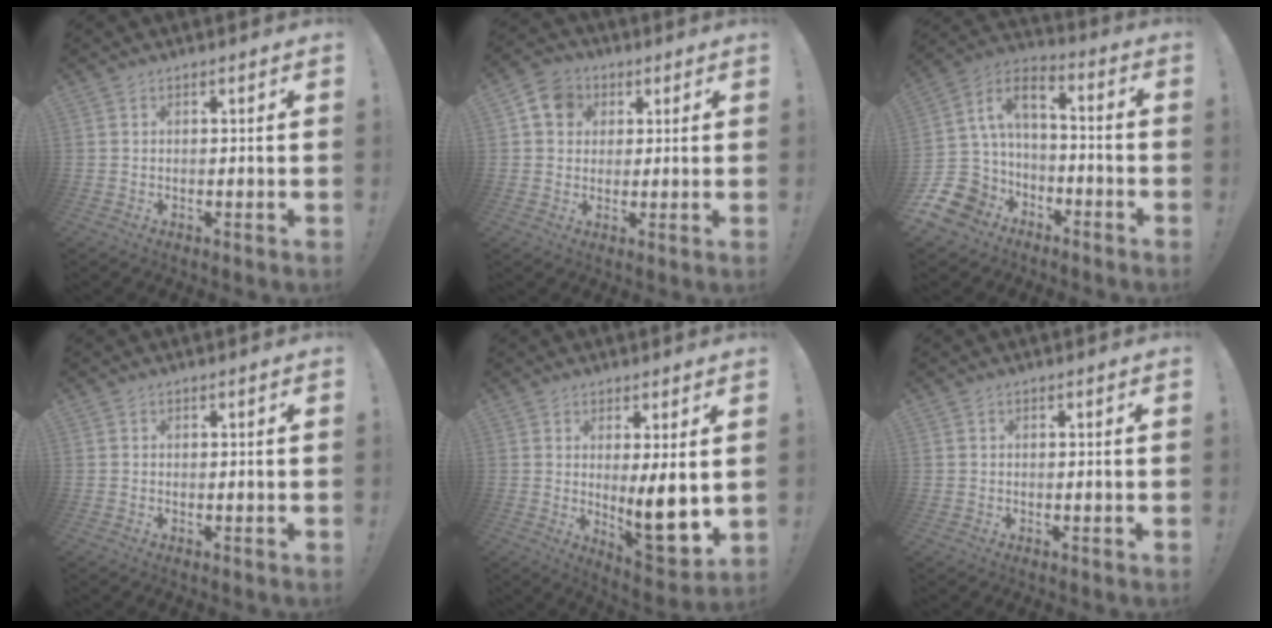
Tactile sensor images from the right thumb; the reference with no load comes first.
{"total": 8.8, "force": [2.6, 7.6, 3.6], "torque": [-0.053, 0.003, 0.055]}
{"total": 10.9, "force": [-5.1, 8.4, 4.8], "torque": [-0.092, 0.034, -0.087]}
{"total": 0.0}
{"total": 10.2, "force": [1.0, 2.7, 9.9], "torque": [-0.136, -0.030, 0.020]}
{"total": 0.6, "force": [0.0, 0.6, 0.0], "torque": [-0.008, 0.007, 0.001]}